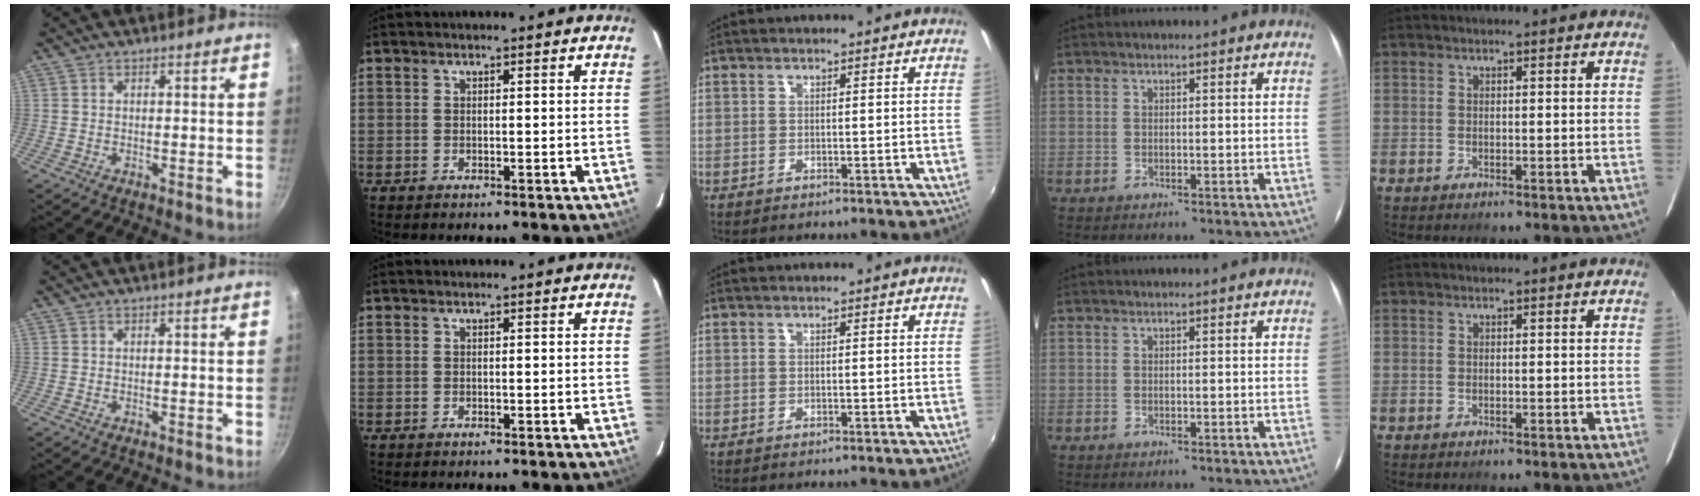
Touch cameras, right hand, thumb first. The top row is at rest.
{}